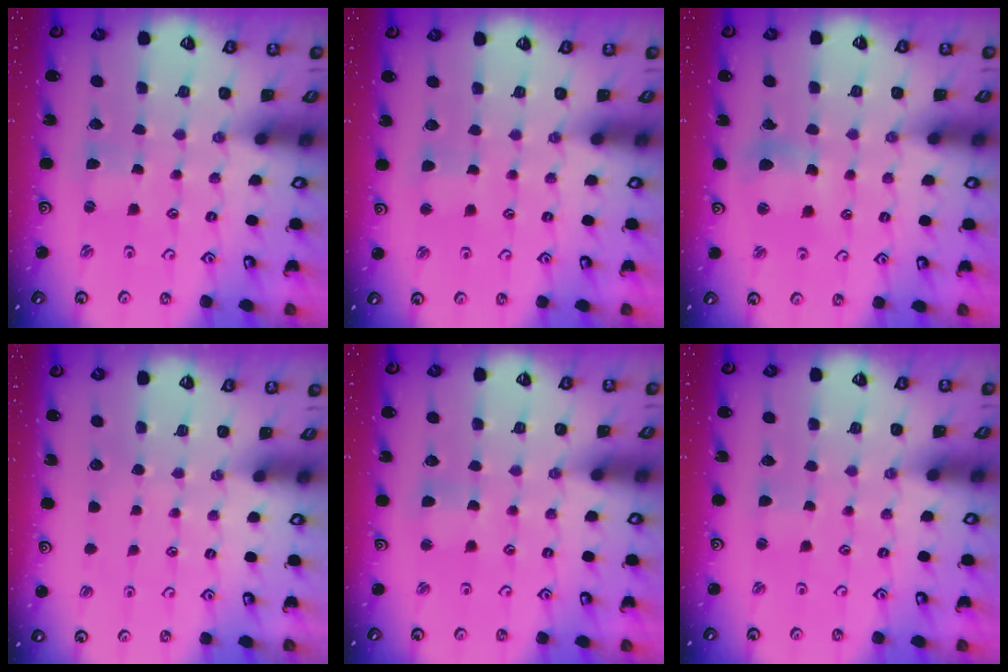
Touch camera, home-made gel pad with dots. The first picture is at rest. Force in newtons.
{"total": 3.0, "press": 2.9, "slide": 0.6}
{"total": 9.1, "press": 9.0, "slide": 0.8}
{"total": 0.0}
{"total": 2.8, "press": 2.8, "slide": 0.3}
{"total": 1.6, "press": 1.6, "slide": 0.2}